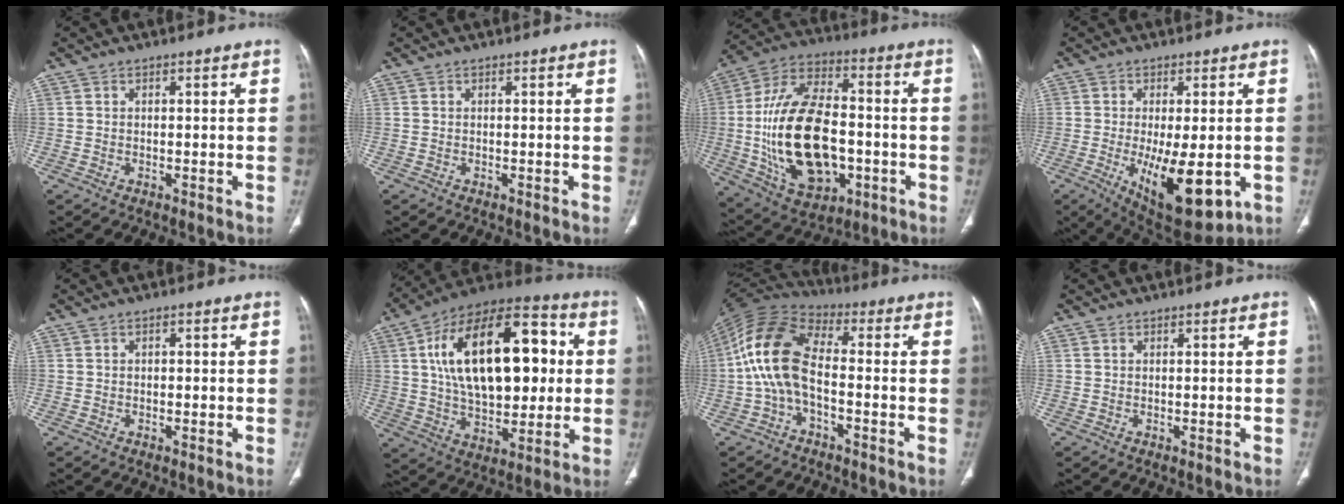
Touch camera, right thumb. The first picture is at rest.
{"total": 0.0}
{"total": 24.9, "force": [-3.5, 14.6, 19.9], "torque": [-0.357, 0.020, -0.043]}
{"total": 14.5, "force": [-3.6, 5.7, 12.9], "torque": [-0.200, -0.023, -0.036]}
{"total": 0.8, "force": [0.1, 0.5, 0.5], "torque": [-0.005, 0.003, 0.001]}
{"total": 28.0, "force": [4.8, 14.9, 23.2], "torque": [-0.356, 0.015, 0.076]}
{"total": 13.7, "force": [-1.8, 7.5, 11.3], "torque": [-0.225, 0.036, -0.045]}
{"total": 0.0}